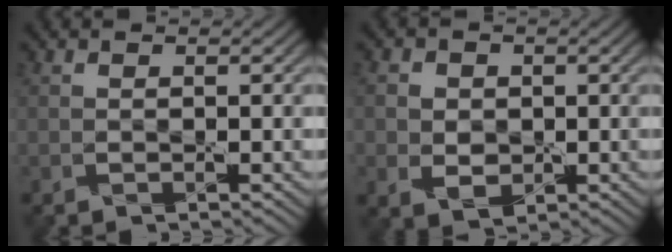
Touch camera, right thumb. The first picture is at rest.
{"total": 3.8, "force": [0.2, 3.4, 1.7], "torque": [-0.047, -0.002, -0.006]}